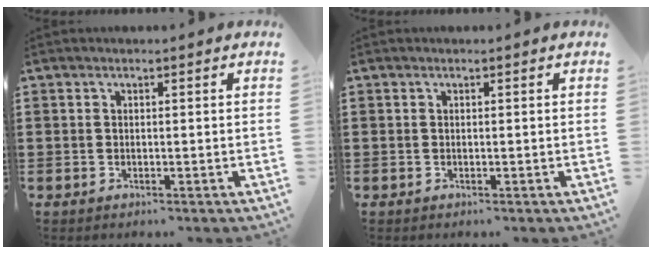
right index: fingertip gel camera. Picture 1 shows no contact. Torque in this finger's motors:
{"motor_torque": [-0.77, 1.37, 0.00, 0.01]}